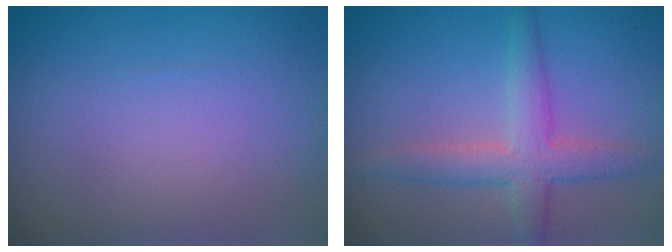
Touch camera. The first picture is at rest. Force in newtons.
{"total": 3.8, "press": 3.8, "slide": 0.0}